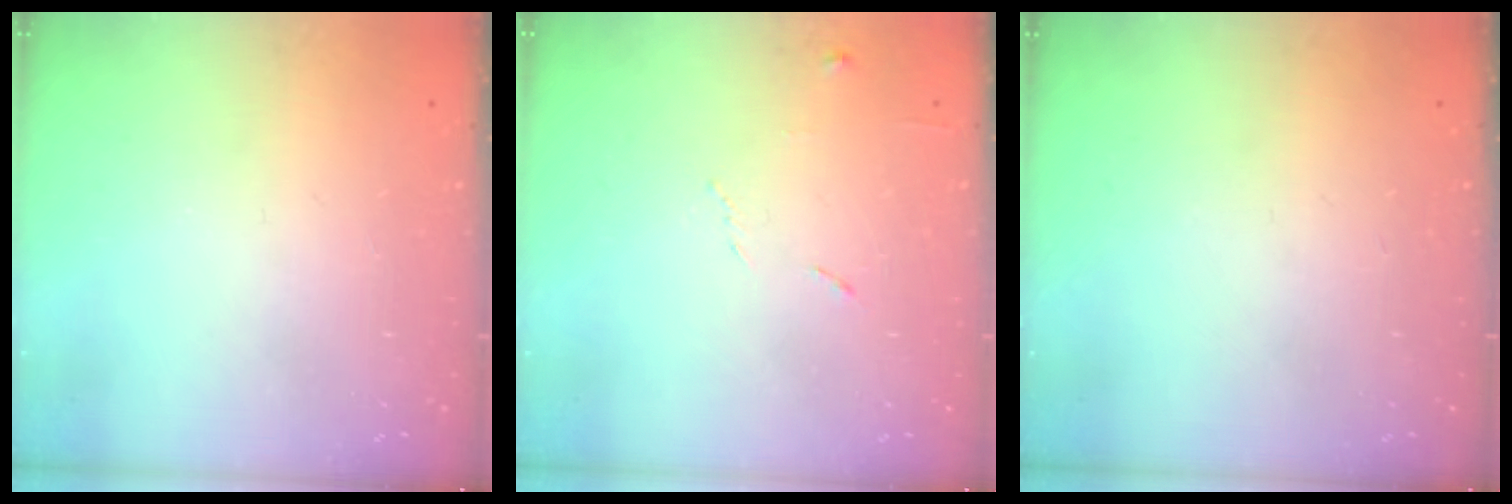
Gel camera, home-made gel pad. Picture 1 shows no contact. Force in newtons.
{"total": 6.4, "press": 6.3, "slide": 0.7}
{"total": 0.0}